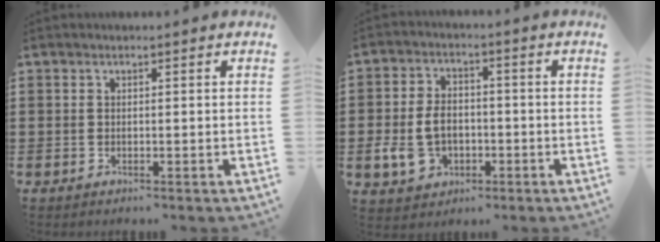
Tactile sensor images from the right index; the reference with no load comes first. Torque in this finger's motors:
{"motor_torque": [1.08, 1.06, 0.24, 0.14]}